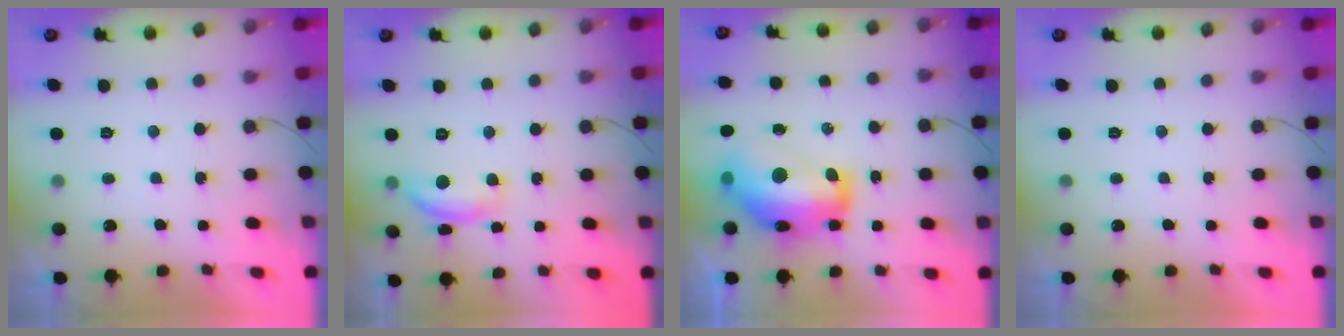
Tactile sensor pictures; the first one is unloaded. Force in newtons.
{"total": 10.5, "press": 10.5, "slide": 0.5}
{"total": 19.6, "press": 19.6, "slide": 1.4}
{"total": 0.0}